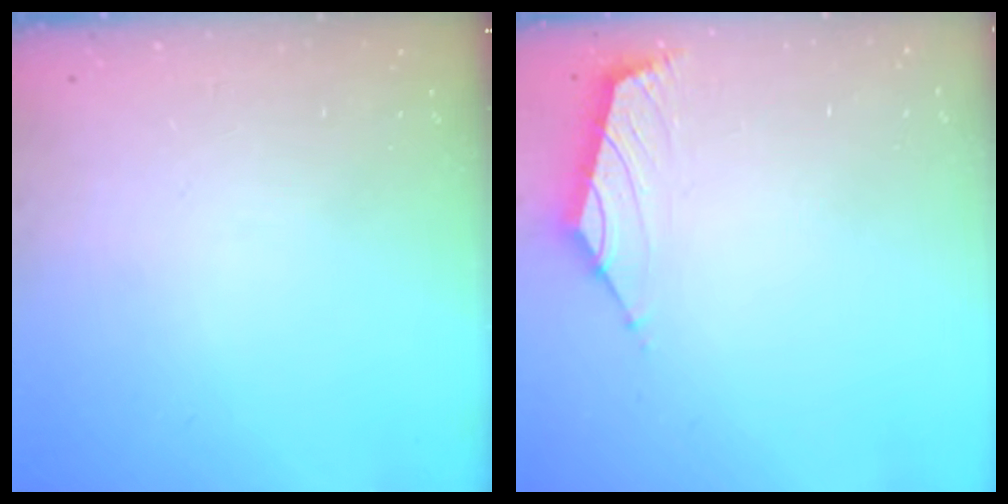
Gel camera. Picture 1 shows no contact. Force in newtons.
{"total": 1.6, "press": 1.4, "slide": 0.7}